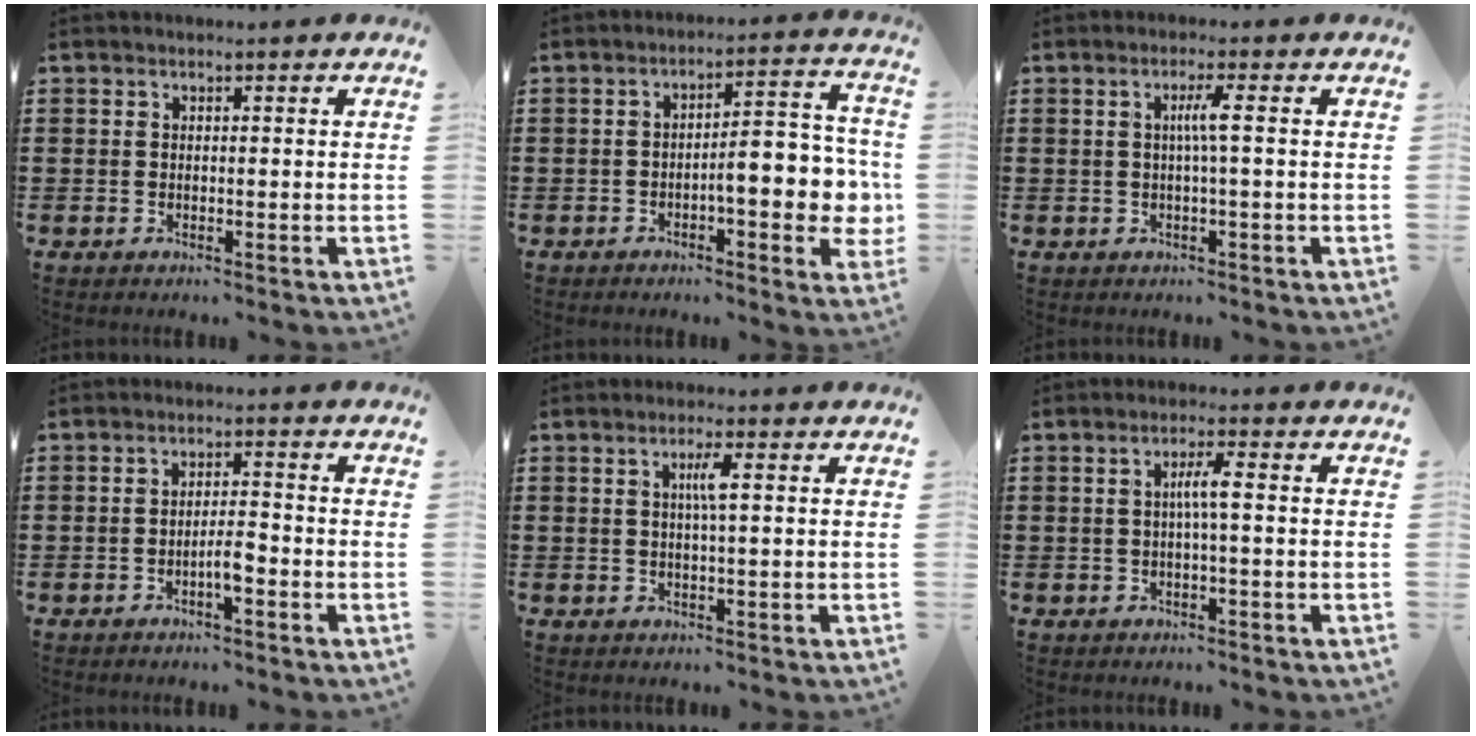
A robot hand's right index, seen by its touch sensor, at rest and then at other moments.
{"total": 8.7, "force": [-1.9, 3.0, 7.9], "torque": [-0.102, -0.009, -0.037]}
{"total": 2.9, "force": [0.1, -0.3, 2.8], "torque": [-0.053, -0.003, -0.004]}
{"total": 3.4, "force": [-1.6, 0.7, 2.9], "torque": [-0.058, 0.002, -0.031]}
{"total": 2.6, "force": [0.5, 0.0, 2.6], "torque": [-0.052, -0.001, 0.004]}
{"total": 3.0, "force": [-0.1, 0.0, 3.0], "torque": [-0.056, -0.001, -0.007]}